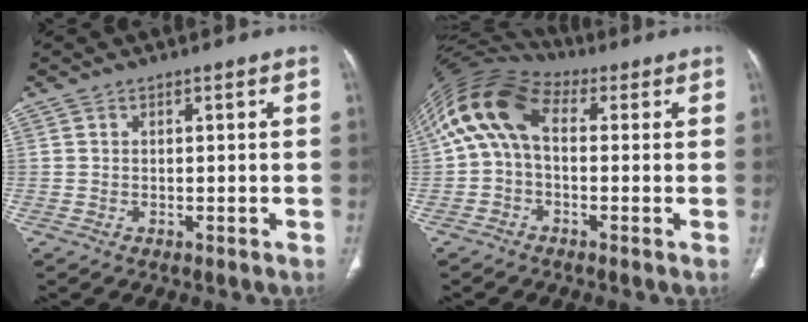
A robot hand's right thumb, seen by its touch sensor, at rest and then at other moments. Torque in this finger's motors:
{"motor_torque": [0.71, 2.19, 1.32, -0.12, 0.20]}